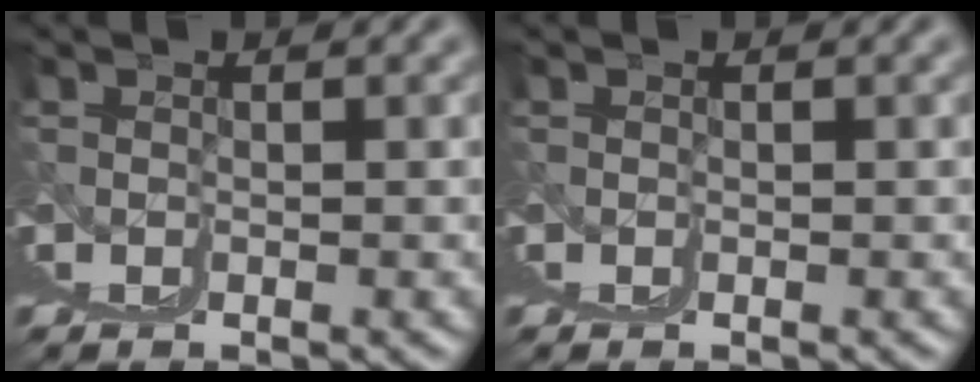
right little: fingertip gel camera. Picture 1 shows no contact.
{"total": 0.0}